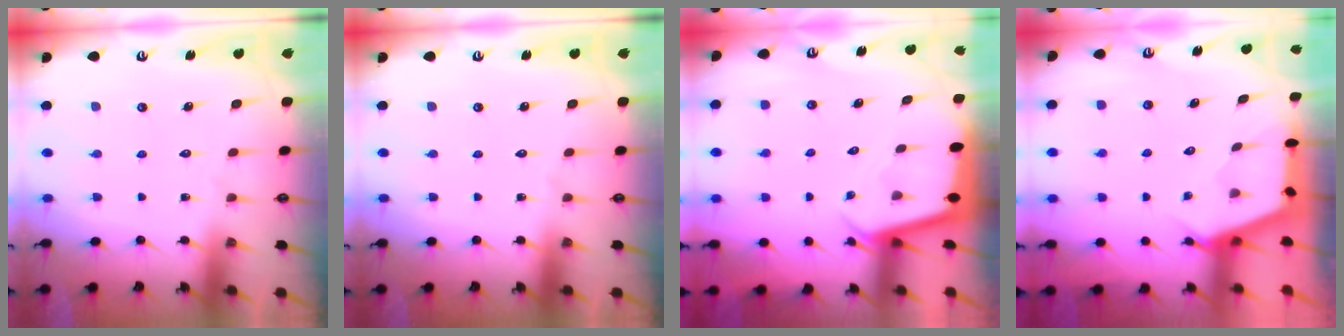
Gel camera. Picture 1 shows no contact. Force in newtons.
{"total": 0.0}
{"total": 2.3, "press": 2.3, "slide": 0.1}
{"total": 2.6, "press": 2.6, "slide": 0.4}